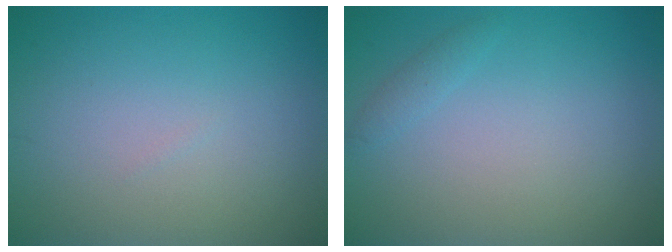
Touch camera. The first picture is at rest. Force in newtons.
{"total": 0.8, "press": 0.8, "slide": 0.0}